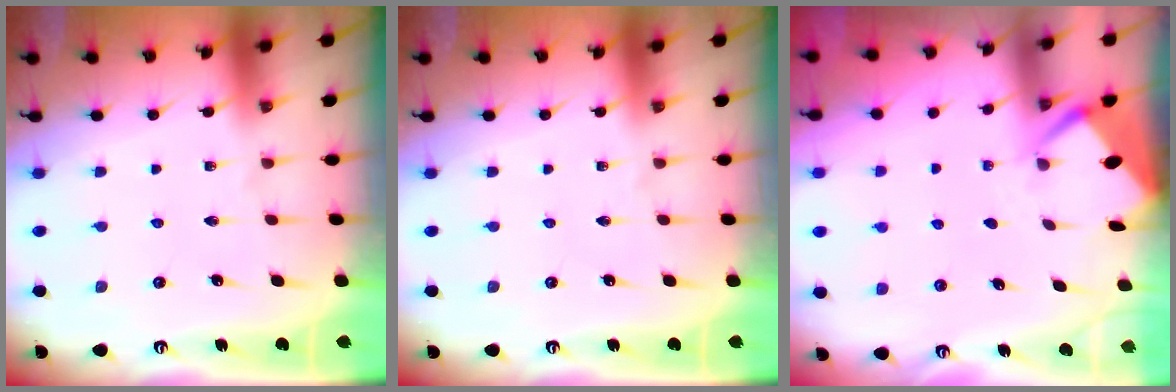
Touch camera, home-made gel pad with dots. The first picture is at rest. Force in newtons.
{"total": 0.0}
{"total": 2.6, "press": 2.6, "slide": 0.4}